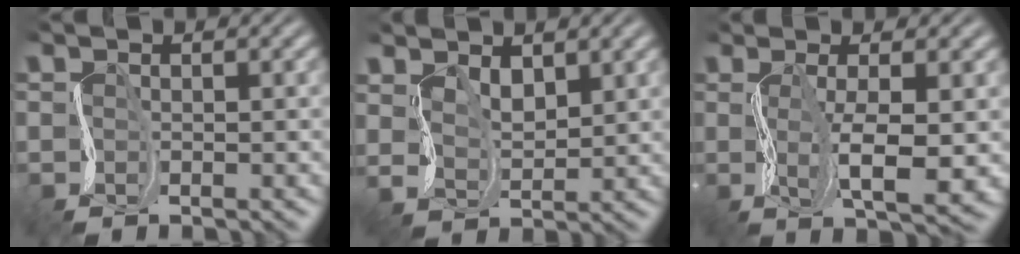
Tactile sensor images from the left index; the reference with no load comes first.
{"total": 3.0, "force": [2.4, 1.4, 1.2], "torque": [-0.032, 0.000, 0.053]}
{"total": 5.6, "force": [0.0, 1.4, 5.4], "torque": [-0.098, -0.002, 0.005]}